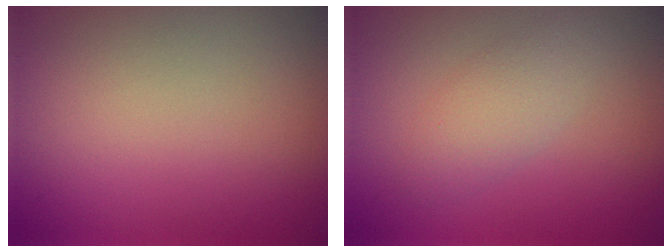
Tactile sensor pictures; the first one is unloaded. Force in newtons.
{"total": 2.5, "press": 2.5, "slide": 0.2}